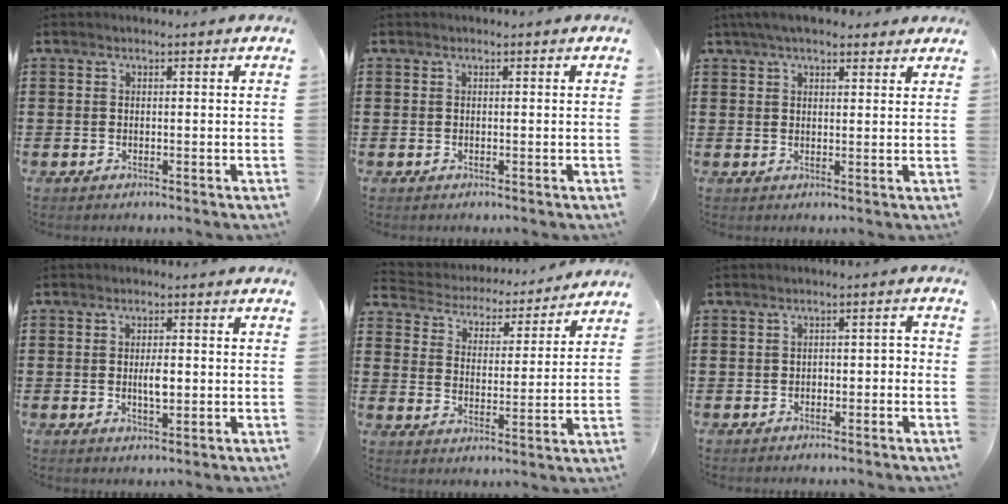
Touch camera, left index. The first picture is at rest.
{"total": 0.0}
{"total": 4.6, "force": [3.7, 1.4, 2.3], "torque": [-0.055, 0.002, 0.069]}
{"total": 3.2, "force": [-0.1, 1.2, 3.0], "torque": [-0.049, -0.002, -0.004]}
{"total": 4.2, "force": [4.1, 0.5, -0.1], "torque": [-0.027, -0.036, 0.065]}
{"total": 1.9, "force": [-1.6, 0.7, 0.6], "torque": [-0.016, 0.004, -0.037]}